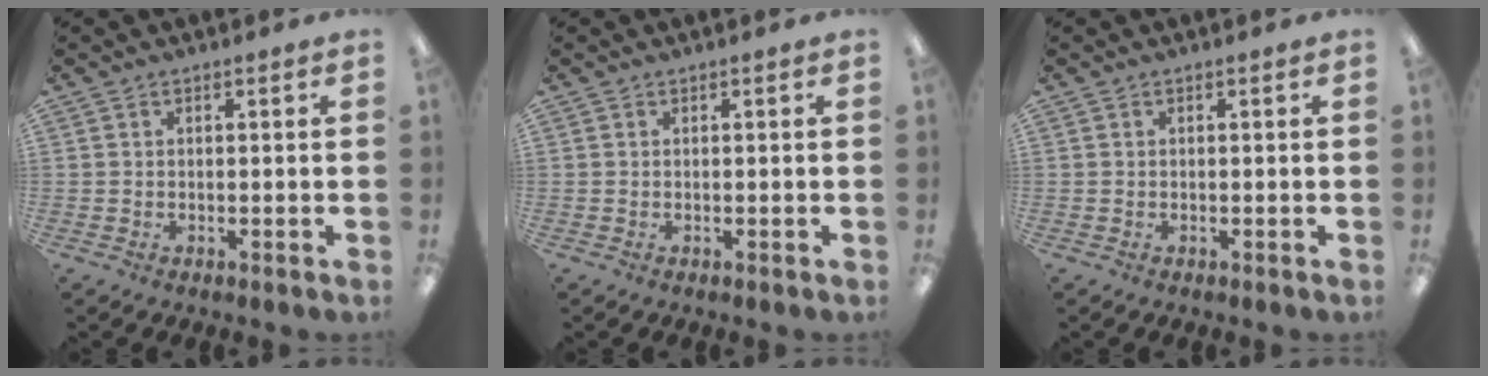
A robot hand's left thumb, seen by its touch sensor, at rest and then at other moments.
{"total": 0.0}
{"total": 0.0}